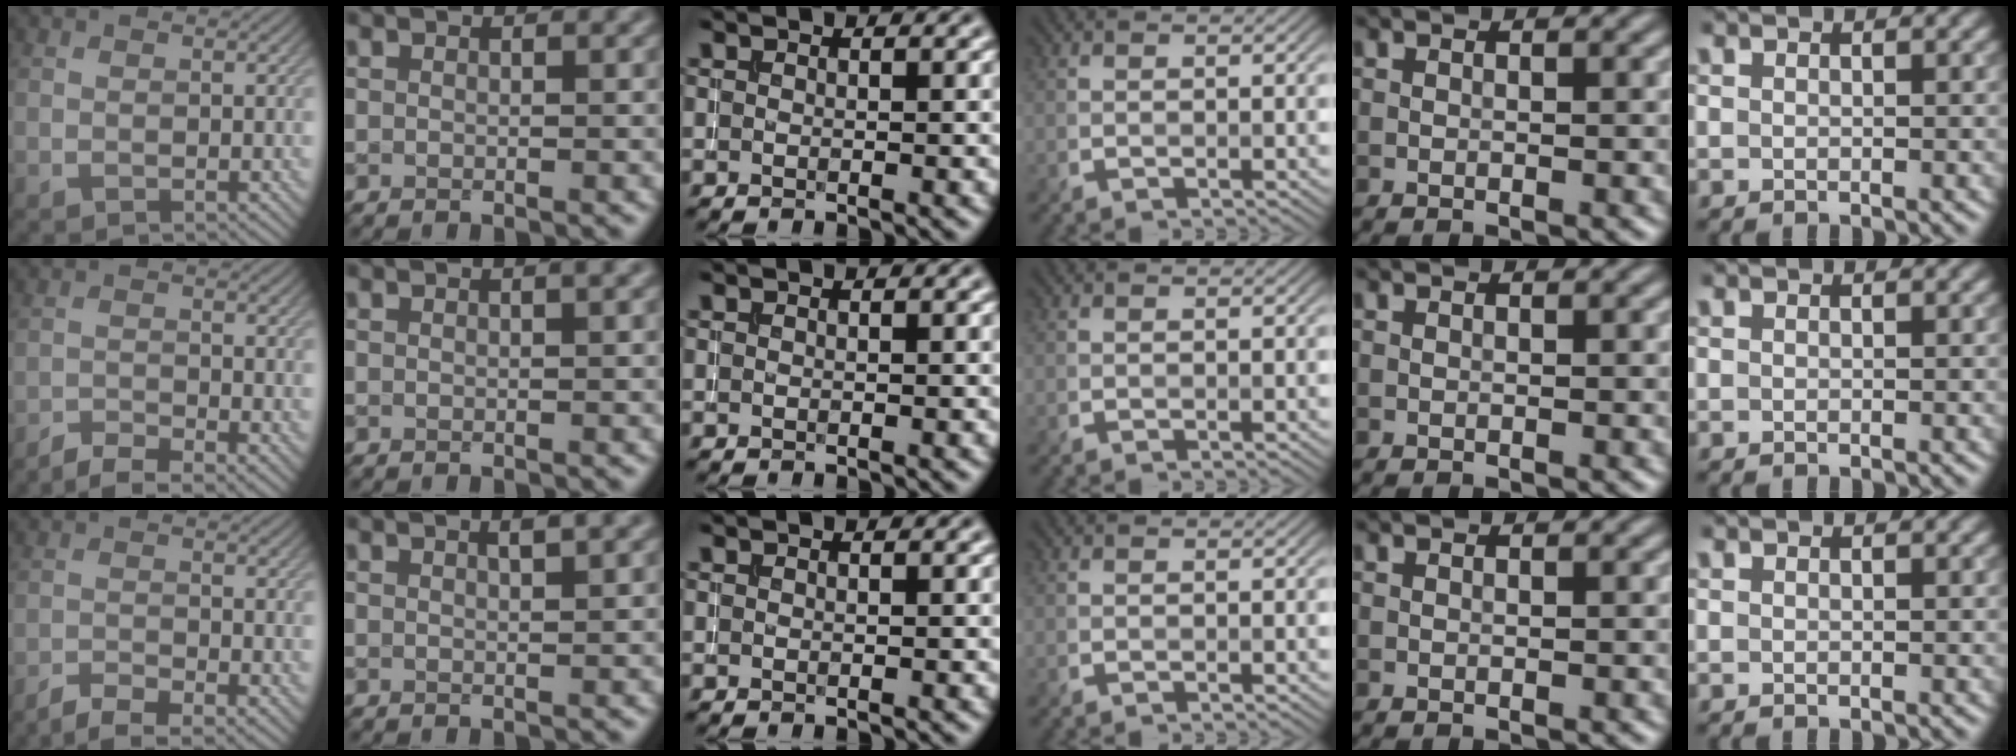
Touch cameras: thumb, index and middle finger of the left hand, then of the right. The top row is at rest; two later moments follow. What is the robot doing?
{"motion": "pour", "object": "almond"}